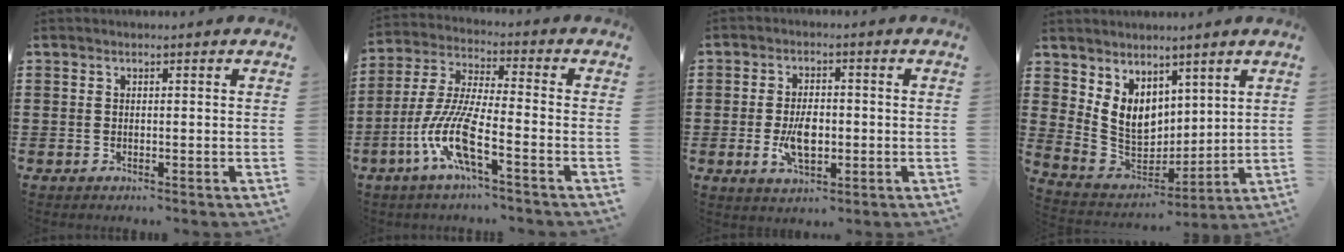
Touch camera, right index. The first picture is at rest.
{"total": 9.9, "force": [-4.8, 1.7, 8.4], "torque": [-0.203, -0.014, -0.099]}
{"total": 6.0, "force": [-1.0, 3.1, 5.0], "torque": [-0.102, -0.005, -0.022]}
{"total": 7.6, "force": [3.5, 5.9, 3.3], "torque": [-0.105, -0.015, 0.071]}